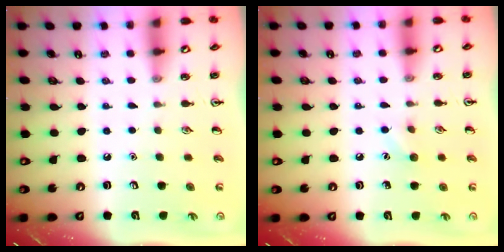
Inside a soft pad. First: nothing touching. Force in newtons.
{"total": 5.3, "press": 5.1, "slide": 1.6}